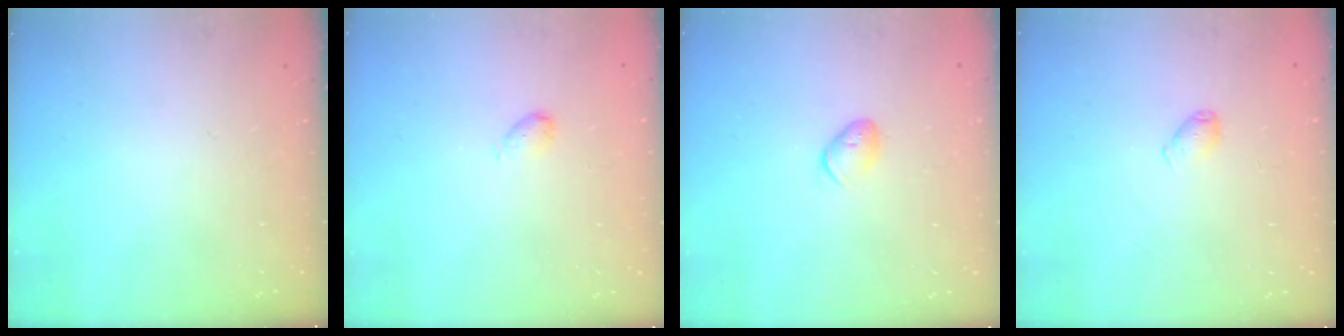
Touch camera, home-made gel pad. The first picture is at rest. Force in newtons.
{"total": 3.9, "press": 3.9, "slide": 0.7}
{"total": 7.1, "press": 7.0, "slide": 1.2}
{"total": 3.6, "press": 3.5, "slide": 0.6}